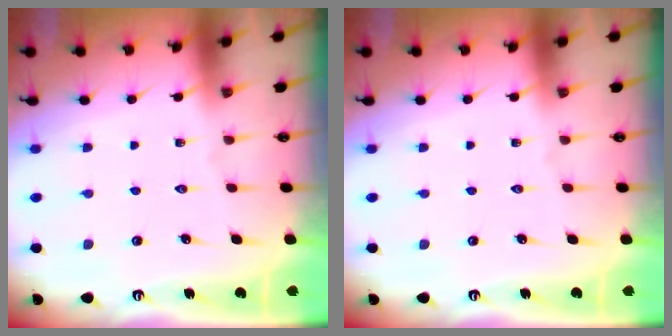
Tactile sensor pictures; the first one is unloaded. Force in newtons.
{"total": 0.0}